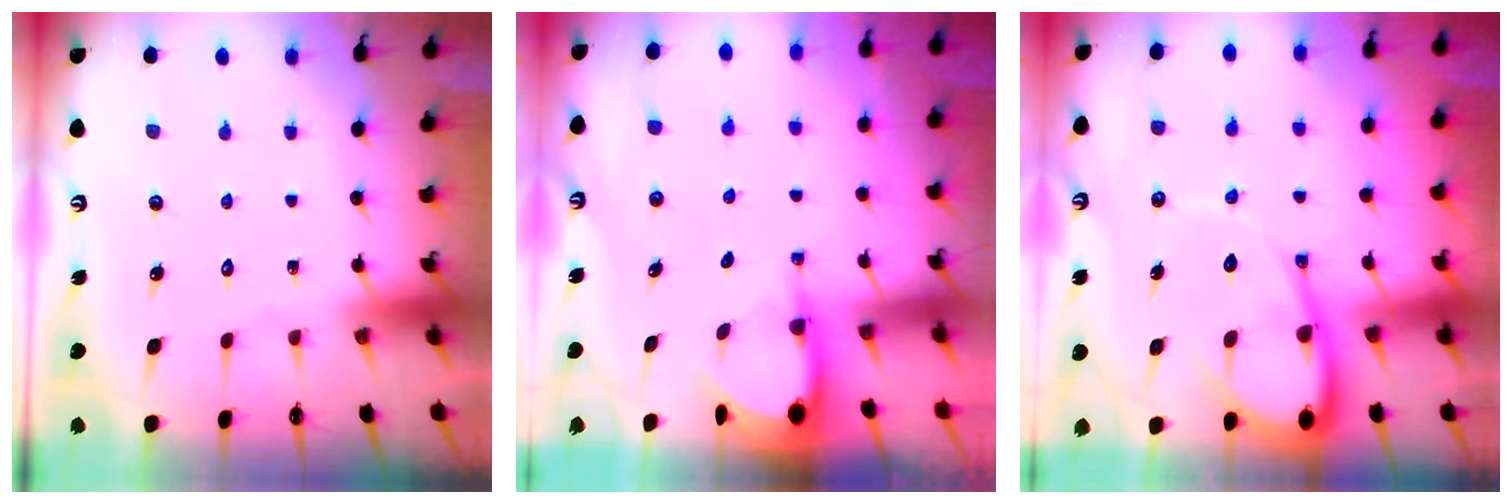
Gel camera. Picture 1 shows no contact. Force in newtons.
{"total": 3.4, "press": 3.4, "slide": 0.3}
{"total": 11.9, "press": 11.9, "slide": 1.3}